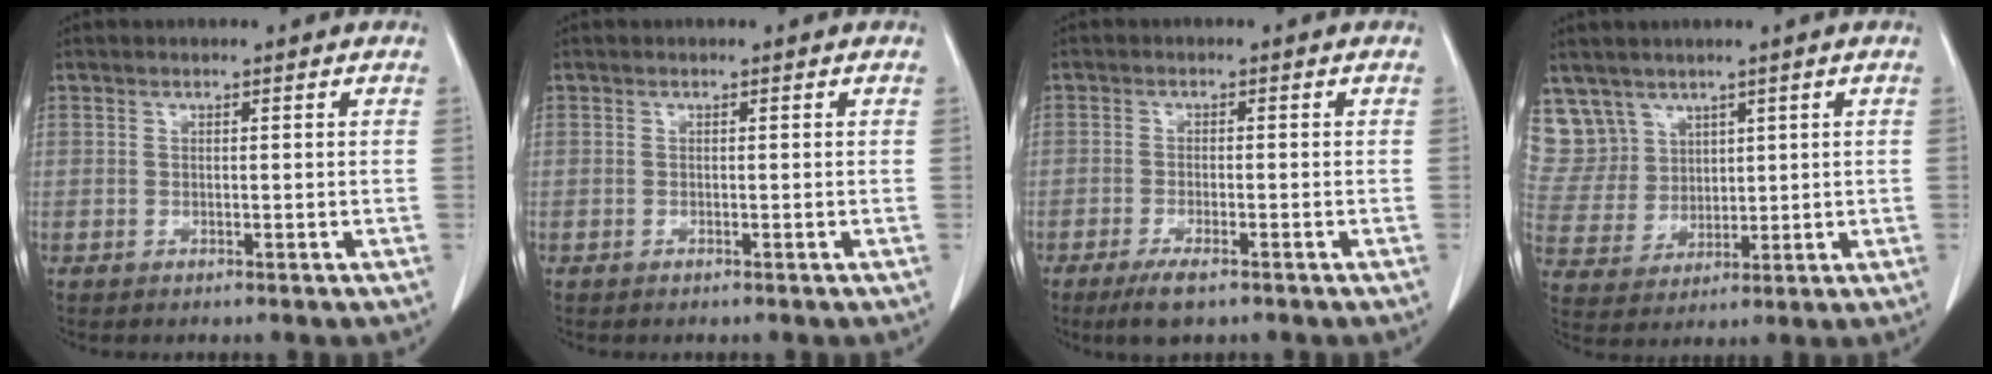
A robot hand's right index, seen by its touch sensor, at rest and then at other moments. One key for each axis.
{"total": 0.0}
{"total": 4.5, "fx": -3.1, "fy": 0.9, "fz": 3.2, "tx": -0.063, "ty": -0.009, "tz": -0.051}
{"total": 9.0, "fx": 5.9, "fy": 6.9, "fz": 0.1, "tx": -0.012, "ty": 0.020, "tz": 0.138}